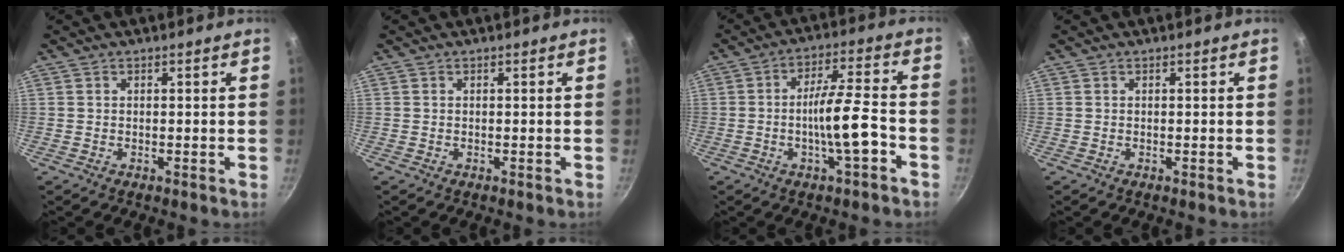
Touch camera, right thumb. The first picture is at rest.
{"total": 0.0}
{"total": 10.0, "force": [-3.5, 2.0, 9.1], "torque": [-0.145, 0.028, -0.058]}
{"total": 0.0}